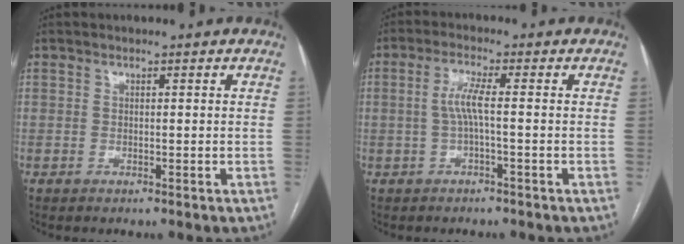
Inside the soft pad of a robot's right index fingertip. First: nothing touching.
{"total": 3.8, "force": [-0.1, 0.2, 3.8], "torque": [-0.081, 0.009, 0.001]}